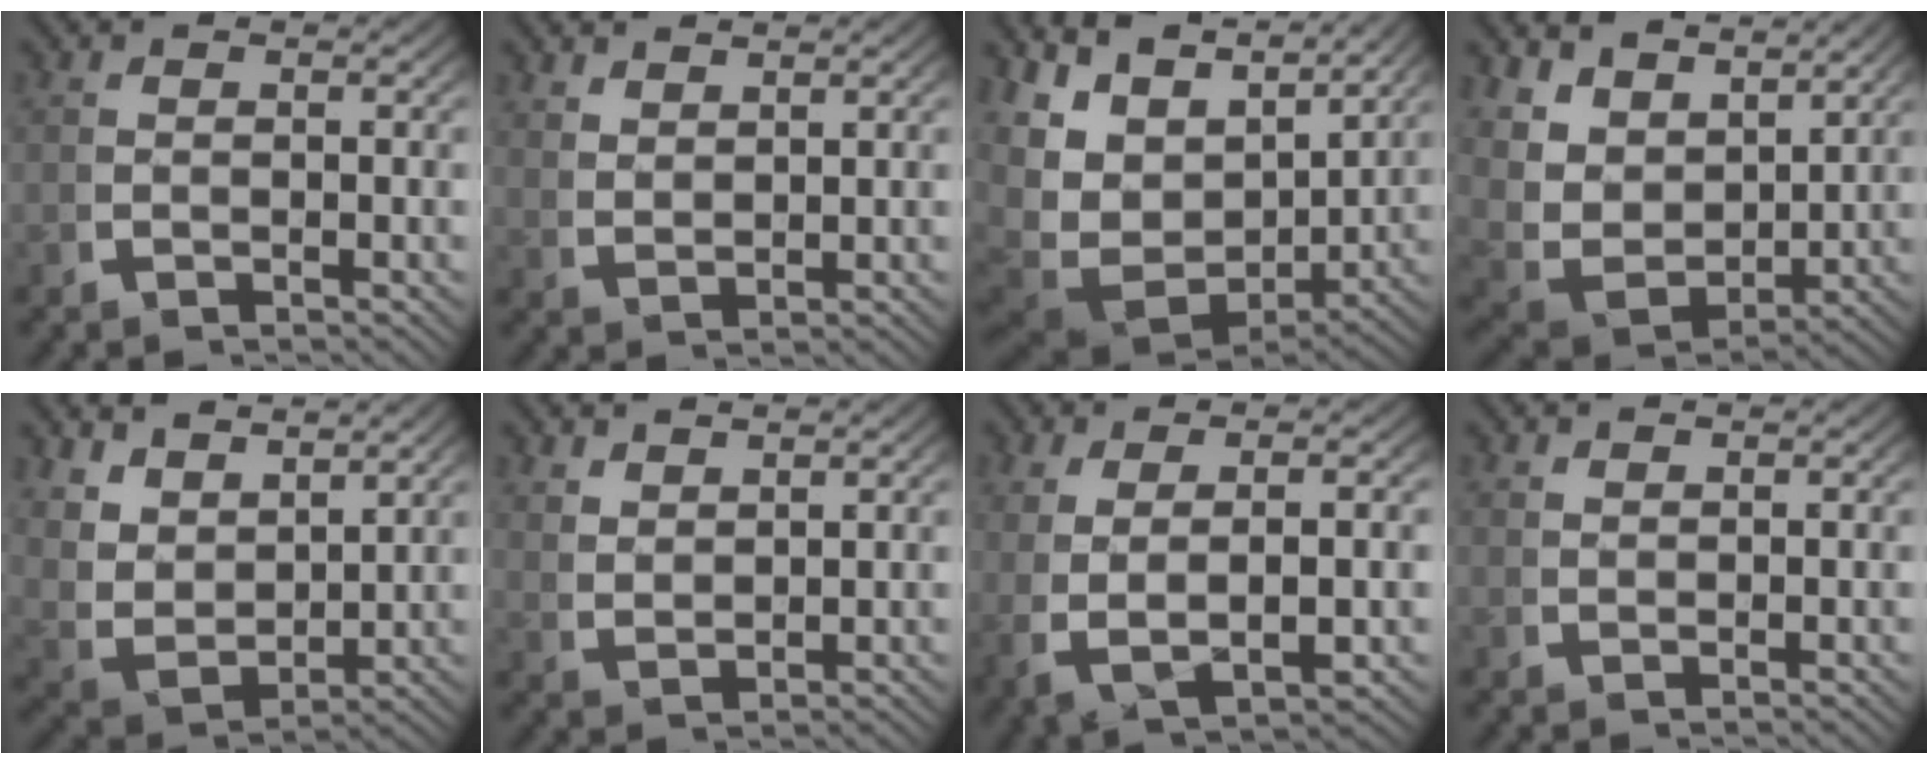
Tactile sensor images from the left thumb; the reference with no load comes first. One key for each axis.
{"total": 1.9, "fx": 1.9, "fy": 0.2, "fz": 0.4, "tx": 0.001, "ty": 0.004, "tz": 0.044}
{"total": 11.3, "fx": 0.9, "fy": 7.7, "fz": 8.3, "tx": -0.190, "ty": -0.037, "tz": 0.023}
{"total": 8.3, "fx": 1.8, "fy": 5.8, "fz": 5.7, "tx": -0.141, "ty": -0.028, "tz": 0.038}
{"total": 6.4, "fx": 1.6, "fy": 4.5, "fz": 4.3, "tx": -0.112, "ty": -0.023, "tz": 0.037}
{"total": 2.0, "fx": 1.9, "fy": 0.5, "fz": 0.6, "tx": -0.006, "ty": 0.000, "tz": 0.046}
{"total": 6.6, "fx": -0.7, "fy": 3.6, "fz": 5.4, "tx": -0.129, "ty": -0.023, "tz": 0.010}
{"total": 0.9, "fx": 0.9, "fy": -0.2, "fz": -0.1, "tx": 0.010, "ty": 0.007, "tz": 0.020}